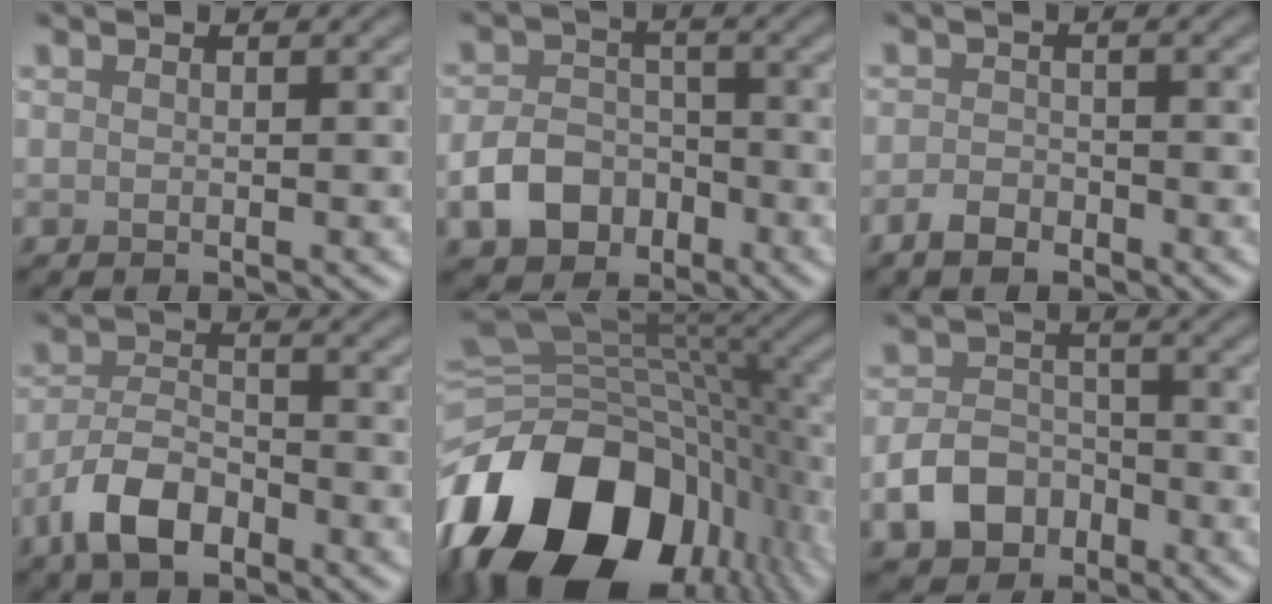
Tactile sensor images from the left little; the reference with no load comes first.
{"total": 4.9, "force": [-2.3, 3.6, 2.4], "torque": [-0.043, -0.004, -0.045]}
{"total": 2.0, "force": [-1.4, 1.1, 0.9], "torque": [-0.013, 0.001, -0.031]}
{"total": 5.5, "force": [-3.4, 2.7, 3.4], "torque": [-0.062, -0.001, -0.074]}
{"total": 18.1, "force": [-7.3, 11.3, 12.2], "torque": [-0.239, -0.020, -0.127]}
{"total": 4.7, "force": [-2.3, 3.4, 2.3], "torque": [-0.041, -0.003, -0.045]}